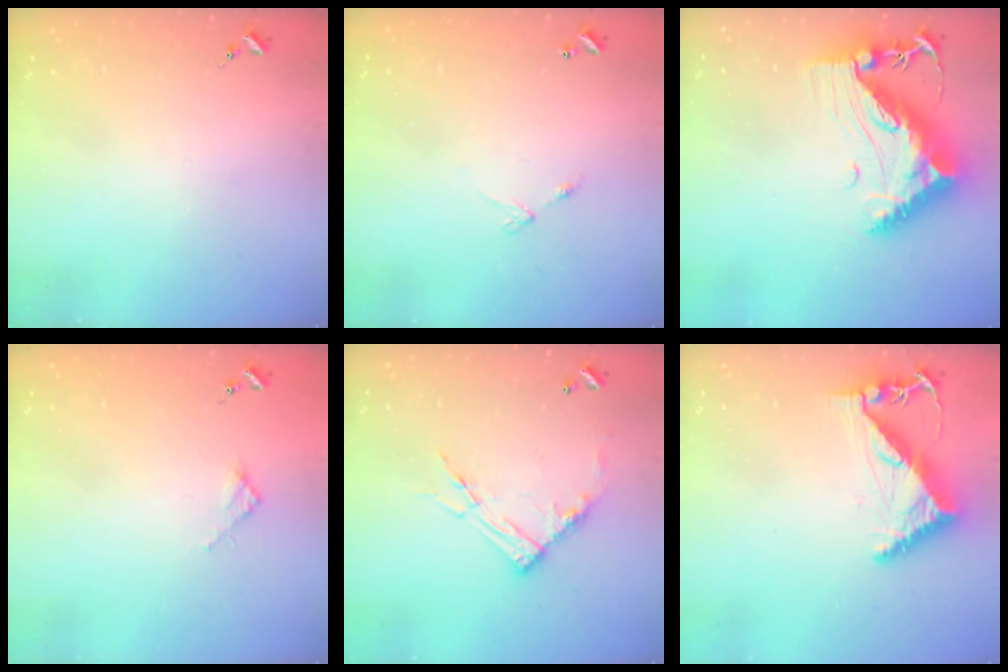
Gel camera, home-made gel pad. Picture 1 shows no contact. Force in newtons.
{"total": 4.6, "press": 4.6, "slide": 0.5}
{"total": 19.1, "press": 19.1, "slide": 1.6}
{"total": 2.7, "press": 2.7, "slide": 0.3}
{"total": 13.1, "press": 13.0, "slide": 1.2}
{"total": 6.8, "press": 6.8, "slide": 0.9}